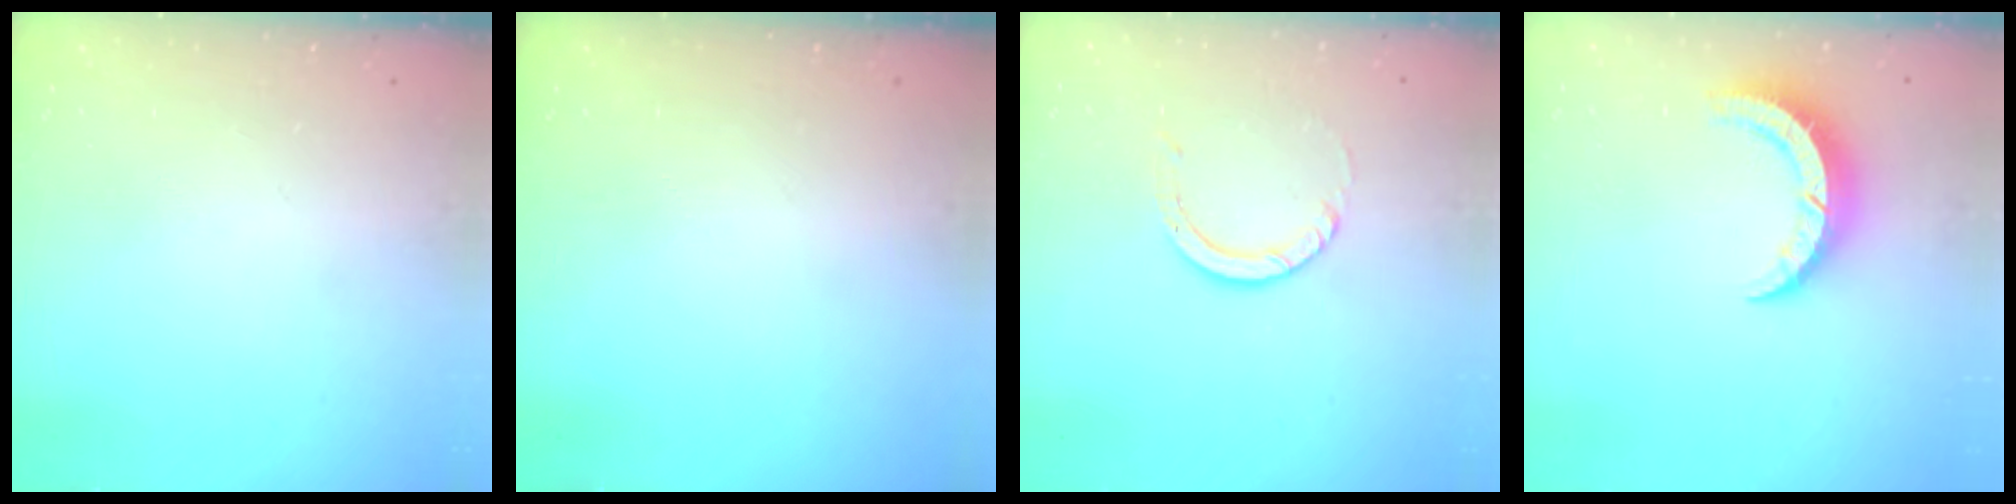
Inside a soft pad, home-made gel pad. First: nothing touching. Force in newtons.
{"total": 0.0}
{"total": 4.0, "press": 4.0, "slide": 0.3}
{"total": 7.4, "press": 7.4, "slide": 0.7}